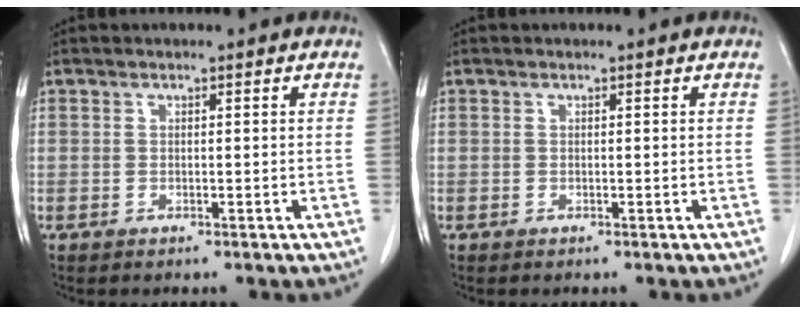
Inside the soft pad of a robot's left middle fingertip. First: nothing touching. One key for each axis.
{"total": 0.0}